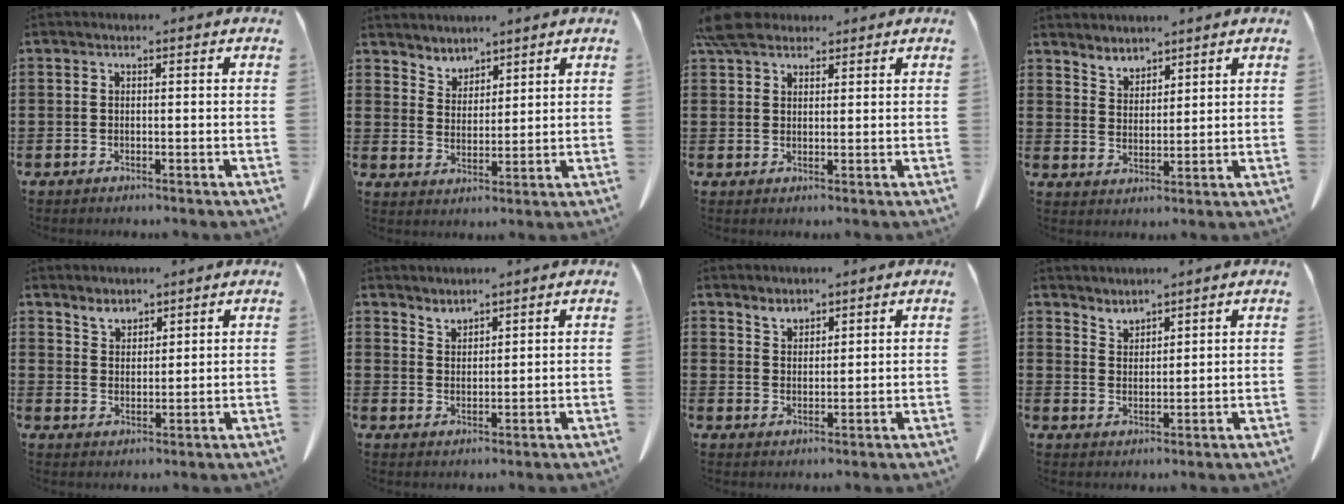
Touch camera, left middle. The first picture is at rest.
{"total": 3.7, "force": [3.5, 1.0, -0.4], "torque": [-0.006, -0.012, 0.068]}
{"total": 5.3, "force": [4.3, 2.2, 2.0], "torque": [-0.046, -0.003, 0.085]}
{"total": 3.5, "force": [3.4, 0.8, -0.2], "torque": [-0.008, -0.012, 0.067]}
{"total": 3.2, "force": [3.0, 1.1, 0.2], "torque": [-0.013, -0.007, 0.058]}
{"total": 2.7, "force": [2.7, 0.1, -0.3], "torque": [-0.001, -0.011, 0.054]}
{"total": 2.6, "force": [2.5, 0.7, 0.2], "torque": [-0.010, -0.007, 0.049]}
{"total": 2.9, "force": [2.9, 0.2, -0.3], "torque": [-0.002, -0.012, 0.057]}